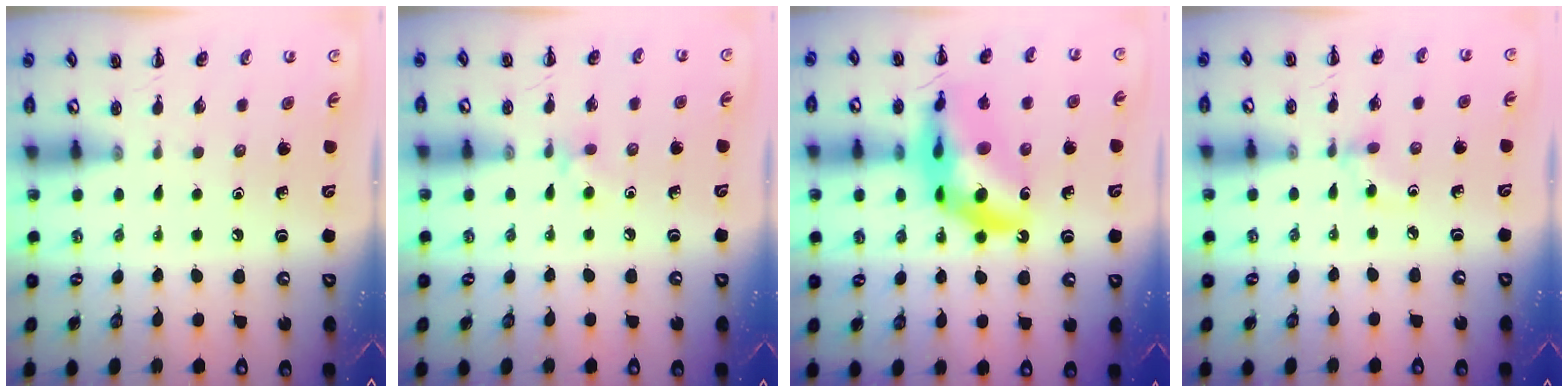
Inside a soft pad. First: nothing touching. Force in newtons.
{"total": 3.9, "press": 3.6, "slide": 1.5}
{"total": 19.1, "press": 18.5, "slide": 4.4}
{"total": 2.8, "press": 2.6, "slide": 1.0}